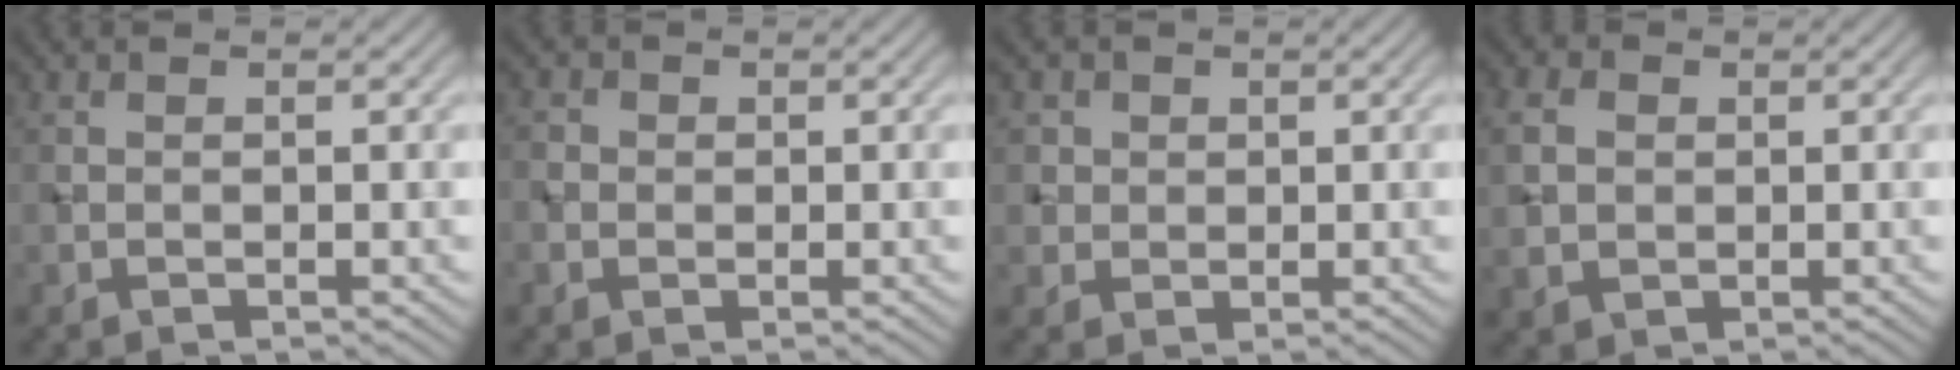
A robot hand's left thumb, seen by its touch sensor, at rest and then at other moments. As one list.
[{"total": 2.2, "force": [0.0, 2.0, 0.7], "torque": [-0.021, 0.001, -0.002]}, {"total": 3.6, "force": [1.4, 3.2, 1.0], "torque": [-0.042, -0.005, 0.029]}, {"total": 3.9, "force": [0.5, 3.1, 2.3], "torque": [-0.064, 0.002, 0.008]}]